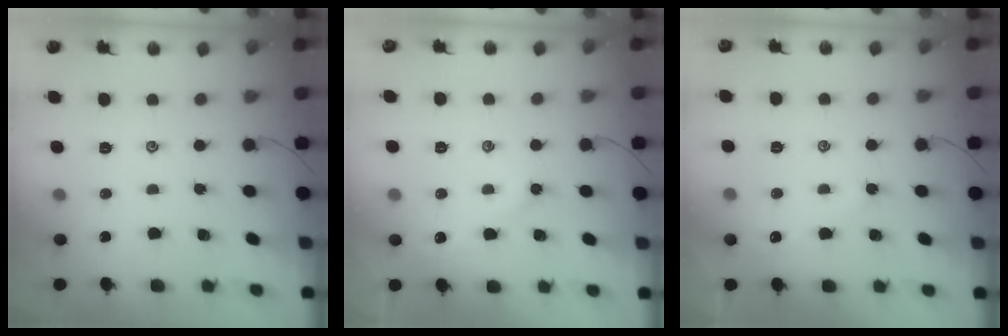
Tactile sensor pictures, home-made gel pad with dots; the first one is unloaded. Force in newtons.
{"total": 2.8, "press": 2.8, "slide": 0.5}
{"total": 1.8, "press": 1.8, "slide": 0.4}